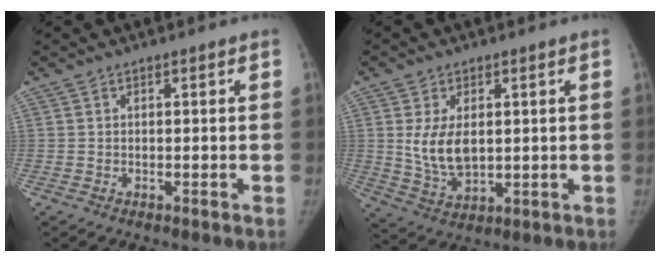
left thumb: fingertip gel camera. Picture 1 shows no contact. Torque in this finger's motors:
{"motor_torque": [0.70, 0.71, 0.45, -0.45, 0.07]}